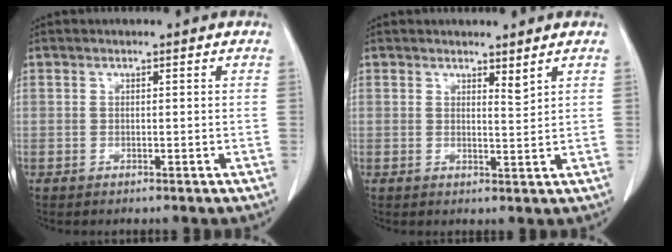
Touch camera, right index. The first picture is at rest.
{"total": 2.0, "force": [1.7, 0.1, 1.0], "torque": [-0.015, -0.015, 0.028]}